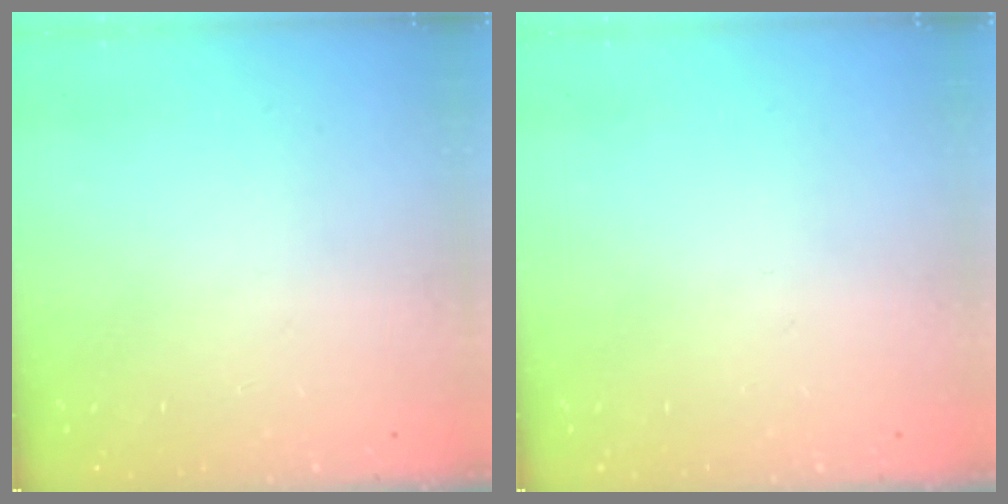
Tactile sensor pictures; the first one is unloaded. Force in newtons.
{"total": 0.0}